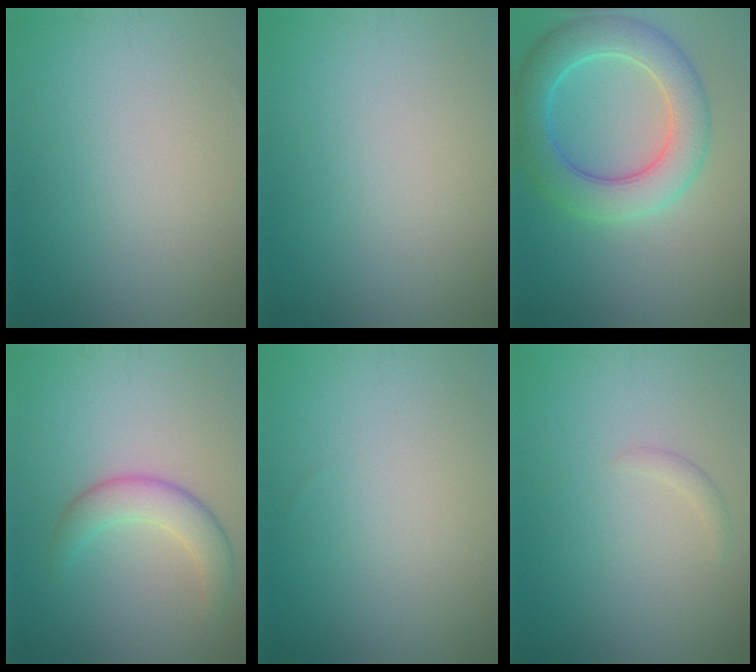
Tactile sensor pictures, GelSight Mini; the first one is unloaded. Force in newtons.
{"total": 0.0}
{"total": 7.2, "press": 7.2, "slide": 0.2}
{"total": 3.6, "press": 3.6, "slide": 0.1}
{"total": 0.0}
{"total": 0.8, "press": 0.8, "slide": 0.0}